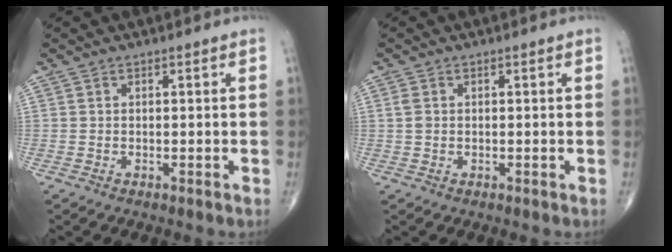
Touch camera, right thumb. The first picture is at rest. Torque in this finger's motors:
{"motor_torque": [0.00, 0.02, 0.20, 0.24, -0.02]}